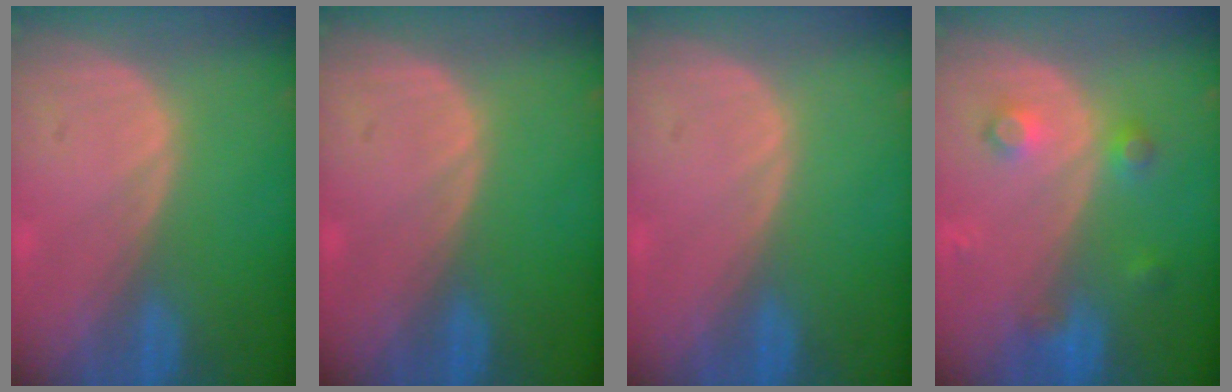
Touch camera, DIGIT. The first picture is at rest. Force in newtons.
{"total": 0.0}
{"total": 0.0}
{"total": 3.8, "press": 3.4, "slide": 1.7}